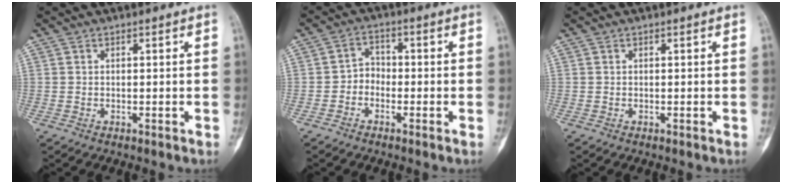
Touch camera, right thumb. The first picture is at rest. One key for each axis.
{"total": 3.2, "fx": -1.4, "fy": 2.6, "fz": 1.3, "tx": 0.000, "ty": 0.019, "tz": -0.039}
{"total": 0.0}